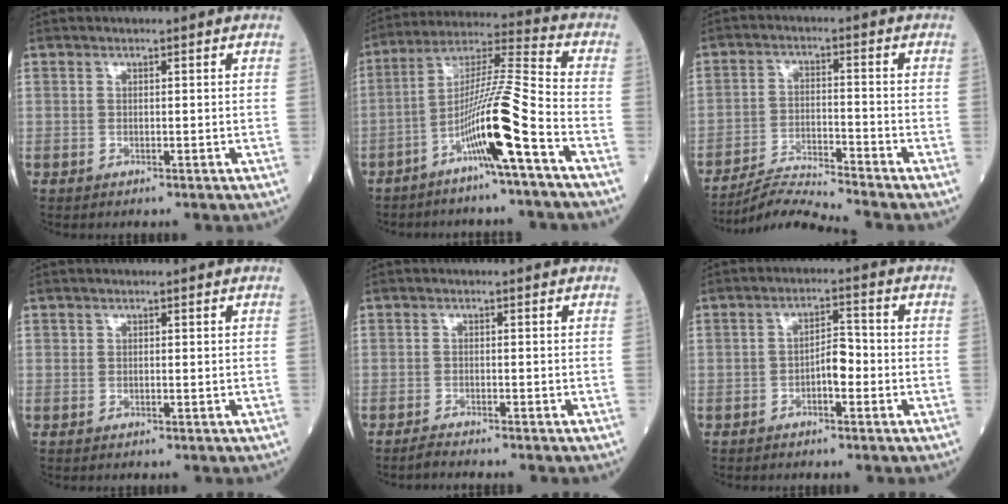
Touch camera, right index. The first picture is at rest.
{"total": 12.2, "force": [-5.7, -1.3, 10.6], "torque": [-0.201, 0.004, -0.111]}
{"total": 6.6, "force": [-6.2, -2.2, 0.3], "torque": [-0.017, -0.014, -0.116]}
{"total": 0.0}
{"total": 1.8, "force": [-1.7, -0.5, 0.5], "torque": [-0.018, -0.006, -0.032]}
{"total": 3.7, "force": [-1.3, 1.3, 3.2], "torque": [-0.051, 0.013, -0.024]}